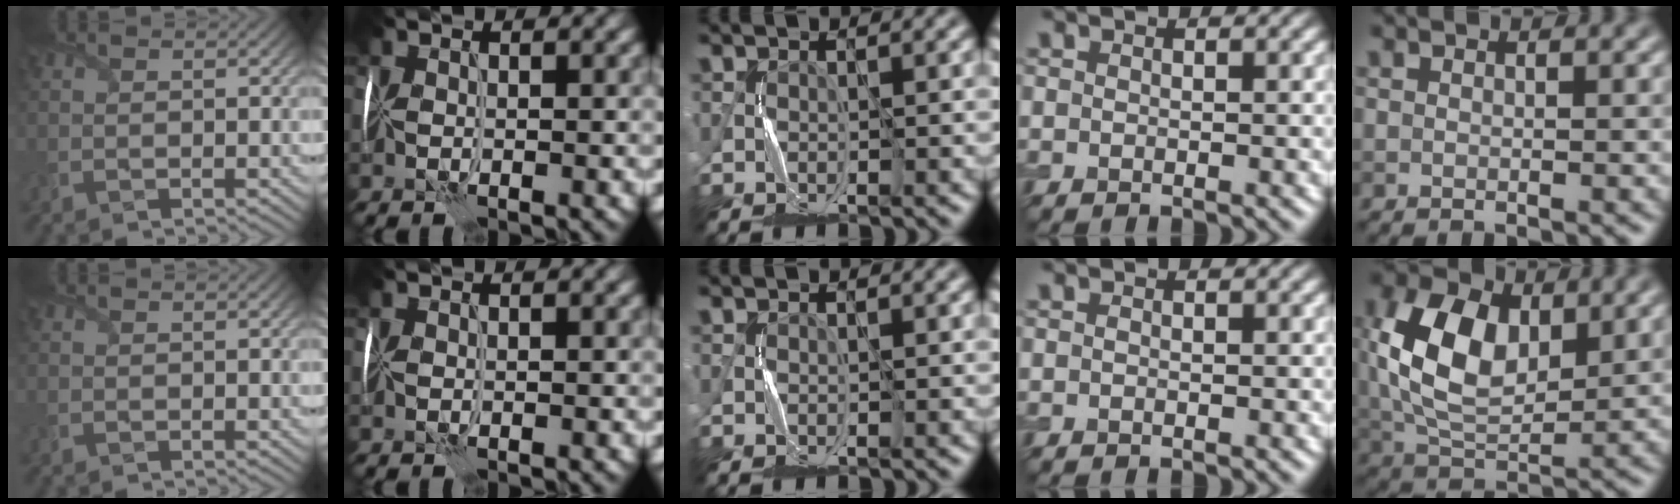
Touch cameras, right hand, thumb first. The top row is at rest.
{"little": {"total": 9.1, "force": [1.9, 5.7, 6.8], "torque": [-0.150, 0.007, 0.034]}}